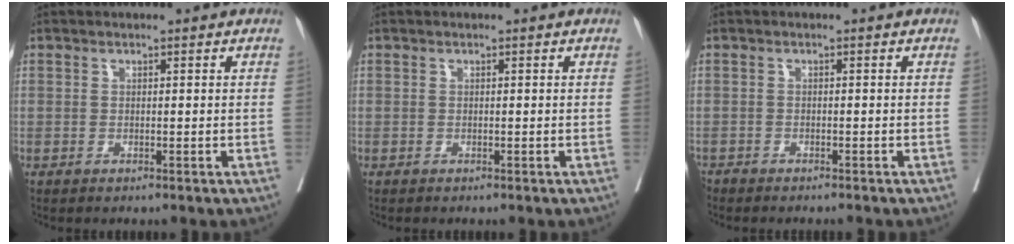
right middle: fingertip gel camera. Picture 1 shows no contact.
{"total": 0.0}
{"total": 2.9, "force": [-2.8, 0.5, 0.6], "torque": [-0.003, -0.006, -0.043]}